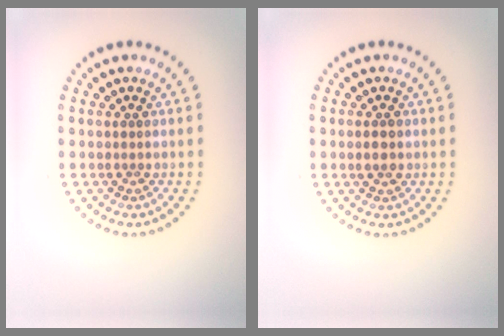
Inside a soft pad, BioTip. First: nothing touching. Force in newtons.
{"total": 1.2, "press": 1.2, "slide": 0.2}